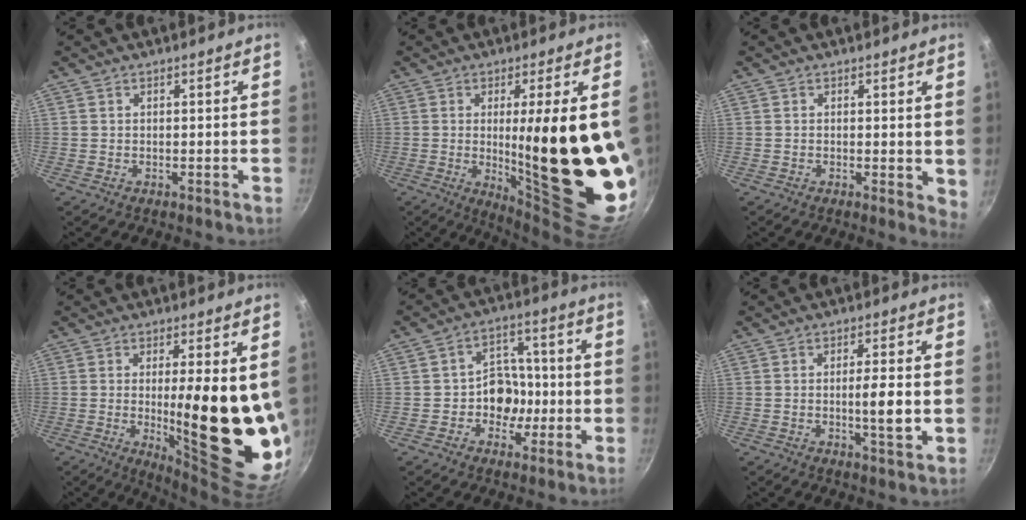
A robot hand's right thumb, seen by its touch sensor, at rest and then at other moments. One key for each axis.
{"total": 24.3, "fx": -0.1, "fy": 4.9, "fz": 23.8, "tx": -0.316, "ty": -0.035, "tz": 0.013}
{"total": 2.9, "fx": 0.4, "fy": 1.4, "fz": 2.6, "tx": -0.028, "ty": -0.006, "tz": 0.003}
{"total": 20.0, "fx": 0.7, "fy": 5.7, "fz": 19.2, "tx": -0.241, "ty": -0.038, "tz": 0.021}
{"total": 8.6, "fx": -1.9, "fy": 7.1, "fz": 4.4, "tx": -0.013, "ty": 0.026, "tz": -0.037}
{"total": 5.3, "fx": -0.6, "fy": 0.9, "fz": 5.2, "tx": -0.091, "ty": 0.001, "tz": -0.011}